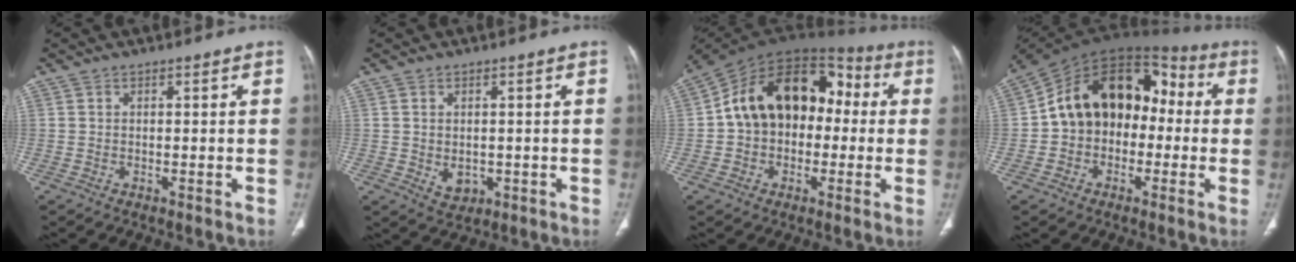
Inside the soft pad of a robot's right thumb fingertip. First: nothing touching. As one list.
[{"total": 3.6, "force": [-0.4, 2.7, 2.3], "torque": [-0.027, -0.003, 0.007]}, {"total": 19.6, "force": [1.0, 13.8, 13.8], "torque": [-0.186, 0.056, 0.006]}, {"total": 18.3, "force": [-0.1, 13.4, 12.5], "torque": [-0.156, 0.059, -0.014]}]